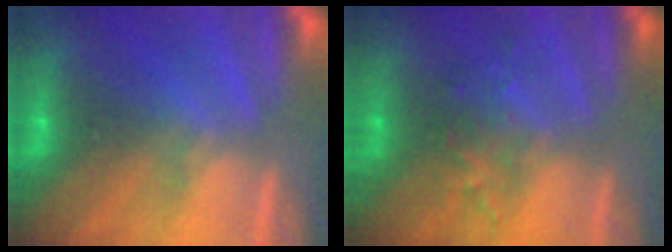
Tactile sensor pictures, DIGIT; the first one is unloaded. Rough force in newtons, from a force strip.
{"total": 2.6}